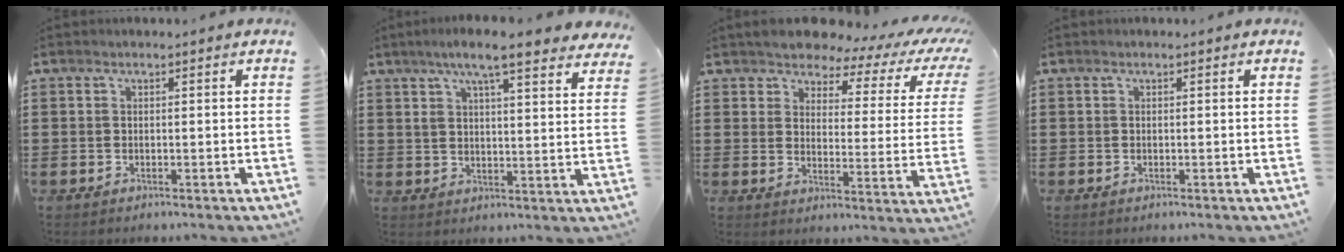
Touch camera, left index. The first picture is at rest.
{"total": 7.5, "force": [5.9, 0.7, 4.6], "torque": [-0.096, -0.016, 0.101]}
{"total": 4.4, "force": [4.0, 1.3, 1.0], "torque": [-0.043, -0.030, 0.062]}
{"total": 0.0}